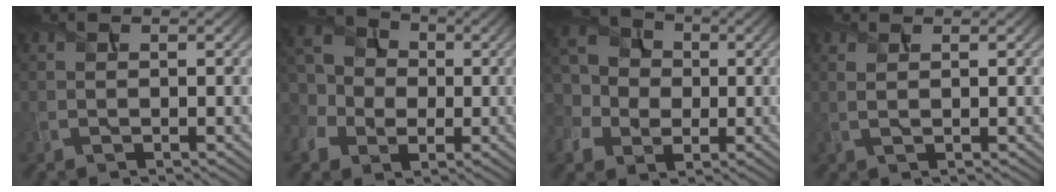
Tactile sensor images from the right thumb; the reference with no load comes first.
{"total": 8.0, "force": [-0.5, 6.5, 4.7], "torque": [-0.123, 0.007, -0.021]}
{"total": 8.8, "force": [0.3, 7.3, 4.9], "torque": [-0.139, 0.010, -0.013]}
{"total": 1.1, "force": [0.5, 0.2, 0.9], "torque": [-0.022, 0.001, 0.008]}